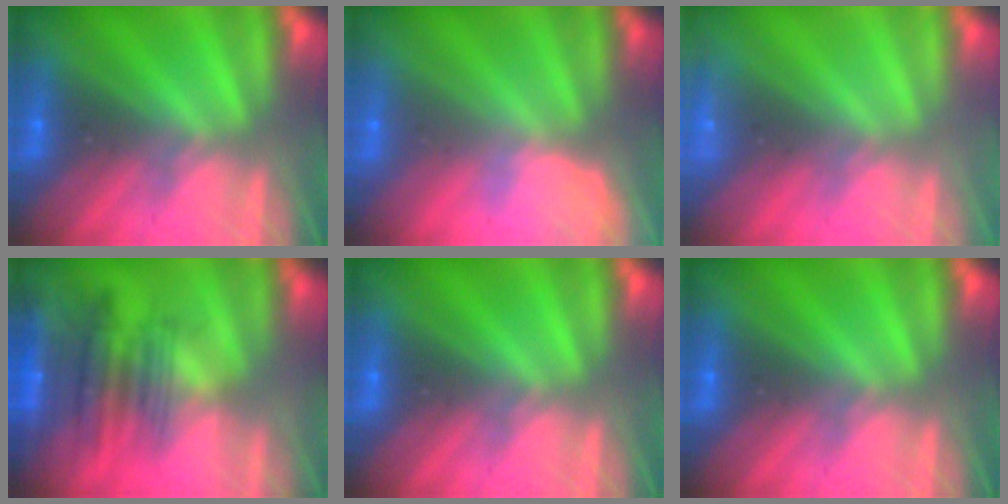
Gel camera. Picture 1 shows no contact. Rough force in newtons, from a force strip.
{"total": 2.8}
{"total": 2.3}
{"total": 7.4}
{"total": 0.0}
{"total": 0.0}